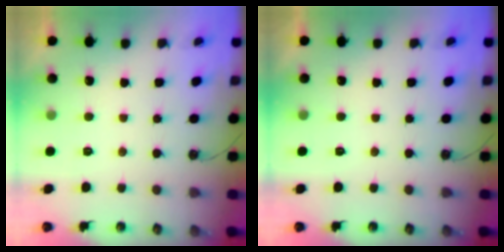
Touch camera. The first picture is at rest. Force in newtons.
{"total": 0.0}